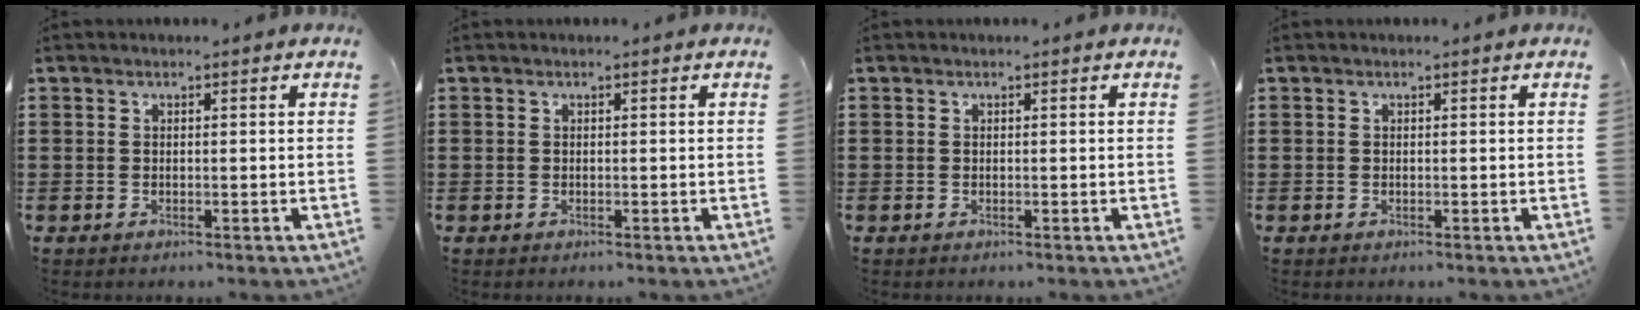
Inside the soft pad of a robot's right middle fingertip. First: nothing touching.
{"total": 0.0}
{"total": 0.0}
{"total": 0.0}